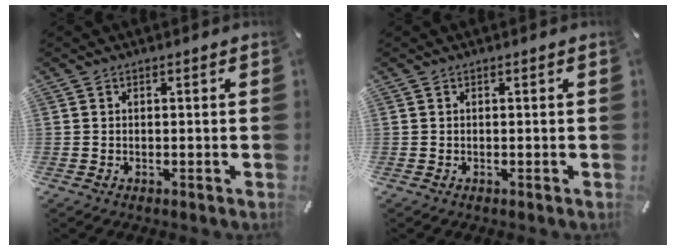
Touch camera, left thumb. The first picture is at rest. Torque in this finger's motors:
{"motor_torque": [-0.05, 0.04, -0.02, 0.08, 0.00]}